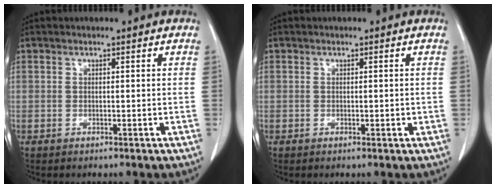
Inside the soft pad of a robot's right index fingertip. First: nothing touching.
{"total": 1.0, "force": [0.0, 0.6, 0.8], "torque": [-0.009, 0.000, 0.003]}